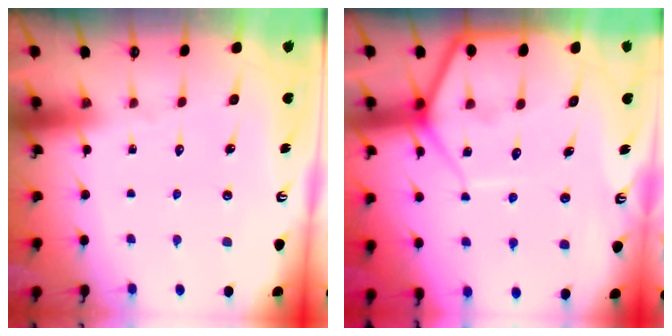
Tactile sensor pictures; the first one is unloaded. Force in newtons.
{"total": 9.4, "press": 9.3, "slide": 0.9}